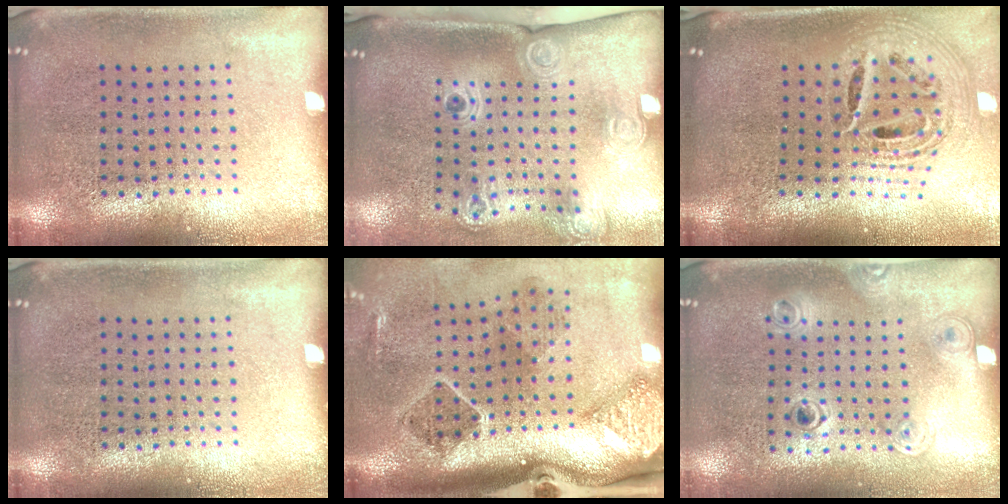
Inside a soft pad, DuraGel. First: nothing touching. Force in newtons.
{"total": 2.3, "press": 1.7, "slide": 1.6}
{"total": 1.9, "press": 1.4, "slide": 1.2}
{"total": 0.0}
{"total": 3.0, "press": 1.9, "slide": 2.3}
{"total": 1.2, "press": 1.0, "slide": 0.6}